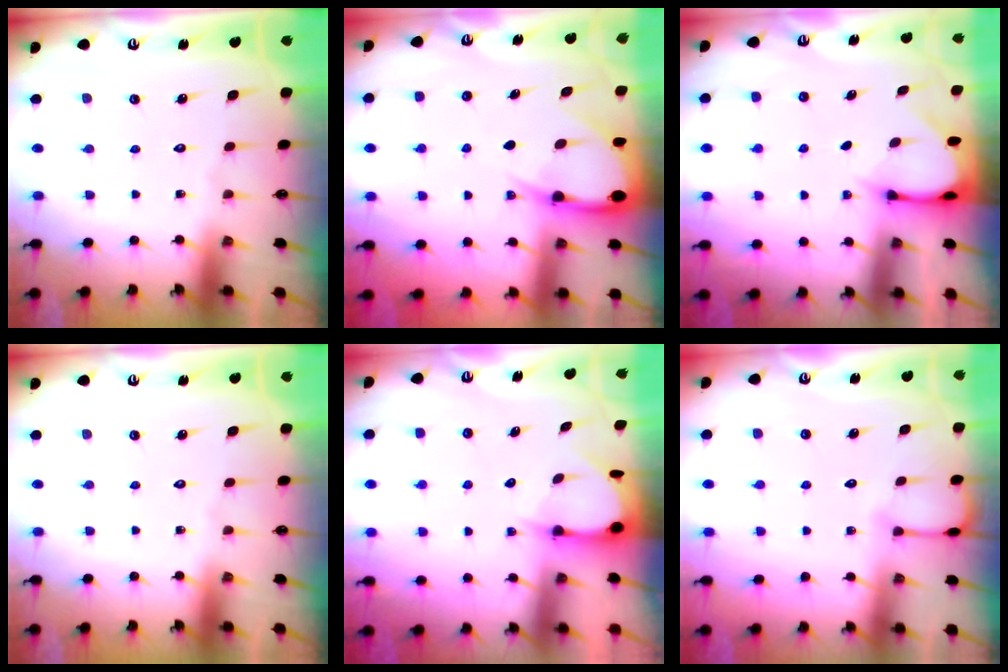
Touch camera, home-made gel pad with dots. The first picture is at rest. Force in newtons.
{"total": 7.8, "press": 7.8, "slide": 0.7}
{"total": 3.0, "press": 3.0, "slide": 0.2}
{"total": 0.0}
{"total": 3.6, "press": 3.5, "slide": 0.3}
{"total": 3.8, "press": 3.8, "slide": 0.3}